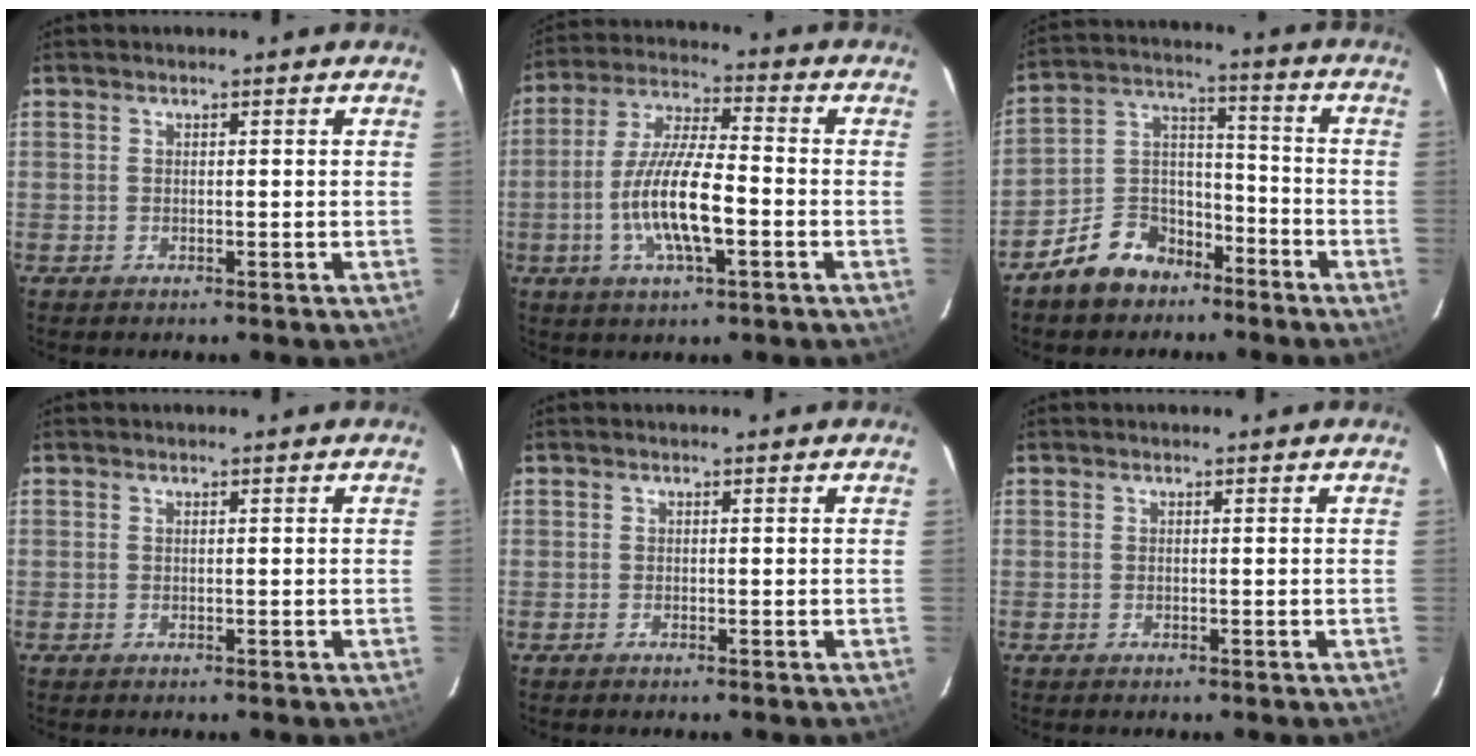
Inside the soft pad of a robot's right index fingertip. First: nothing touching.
{"total": 12.8, "force": [-3.7, 3.0, 11.9], "torque": [-0.242, -0.004, -0.070]}
{"total": 11.3, "force": [-7.8, 7.0, 4.2], "torque": [-0.091, 0.049, -0.125]}
{"total": 0.0}
{"total": 0.6, "force": [-0.2, 0.5, -0.1], "torque": [0.000, 0.003, -0.004]}
{"total": 0.0}